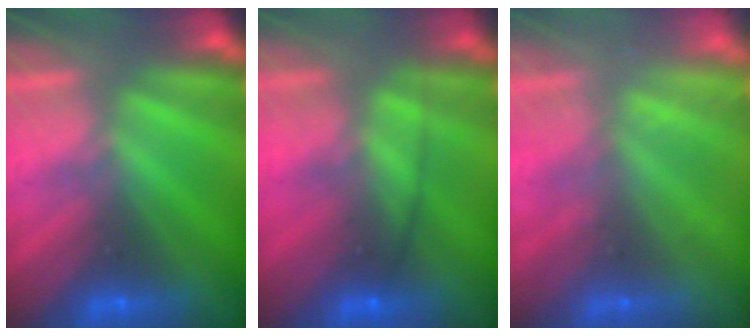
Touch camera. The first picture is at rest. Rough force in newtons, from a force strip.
{"total": 2.4}
{"total": 2.1}